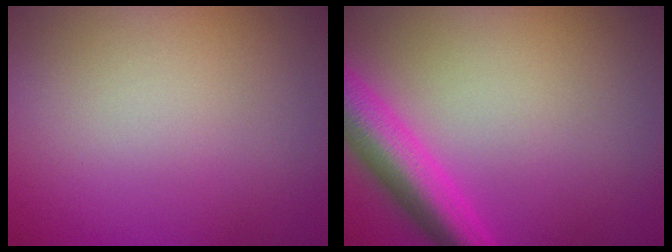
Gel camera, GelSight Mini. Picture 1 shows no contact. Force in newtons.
{"total": 5.7, "press": 5.7, "slide": 0.2}